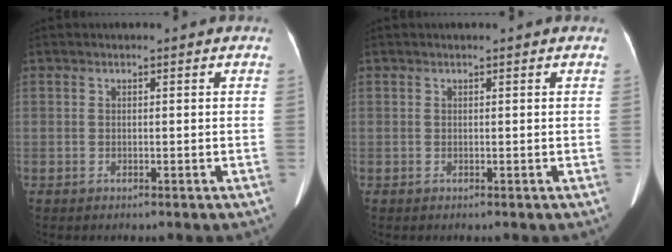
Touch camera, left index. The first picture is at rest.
{"total": 0.6, "force": [0.5, 0.0, 0.3], "torque": [-0.002, 0.010, 0.007]}